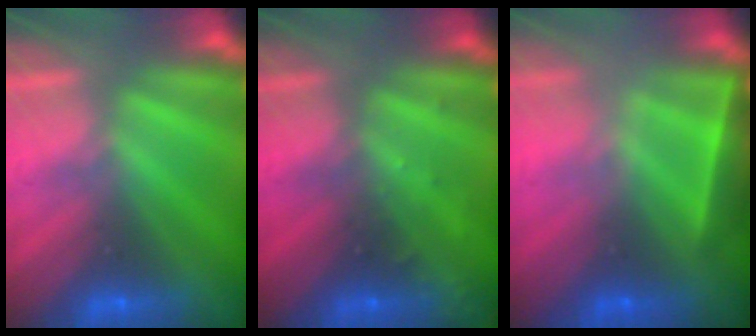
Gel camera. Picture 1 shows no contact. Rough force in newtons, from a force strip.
{"total": 2.8}
{"total": 4.3}